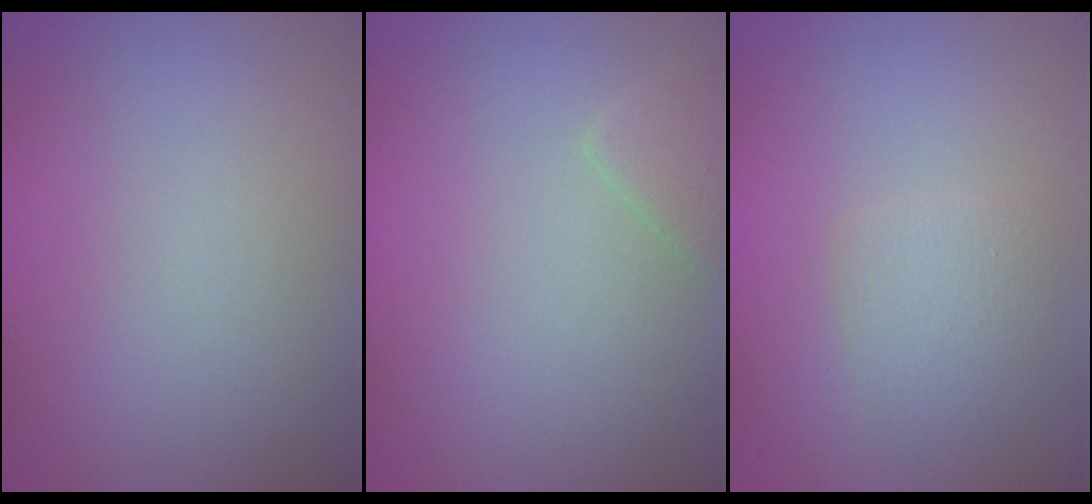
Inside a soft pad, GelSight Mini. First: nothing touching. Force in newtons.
{"total": 1.3, "press": 1.3, "slide": 0.1}
{"total": 1.9, "press": 1.9, "slide": 0.1}